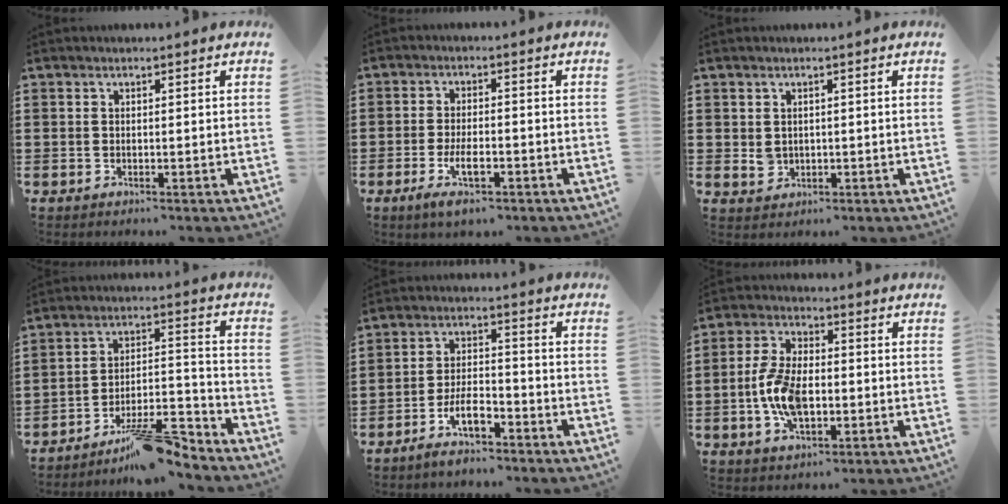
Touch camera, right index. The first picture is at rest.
{"total": 5.3, "force": [-2.4, 1.8, 4.4], "torque": [-0.091, -0.002, -0.047]}
{"total": 1.9, "force": [0.2, 1.7, 0.8], "torque": [-0.020, 0.007, 0.003]}
{"total": 11.3, "force": [-9.4, 2.5, 5.8], "torque": [-0.069, 0.045, -0.168]}
{"total": 6.2, "force": [-4.1, 2.2, 4.1], "torque": [-0.086, 0.006, -0.079]}
{"total": 8.6, "force": [-1.5, 4.6, 7.1], "torque": [-0.172, -0.003, -0.035]}